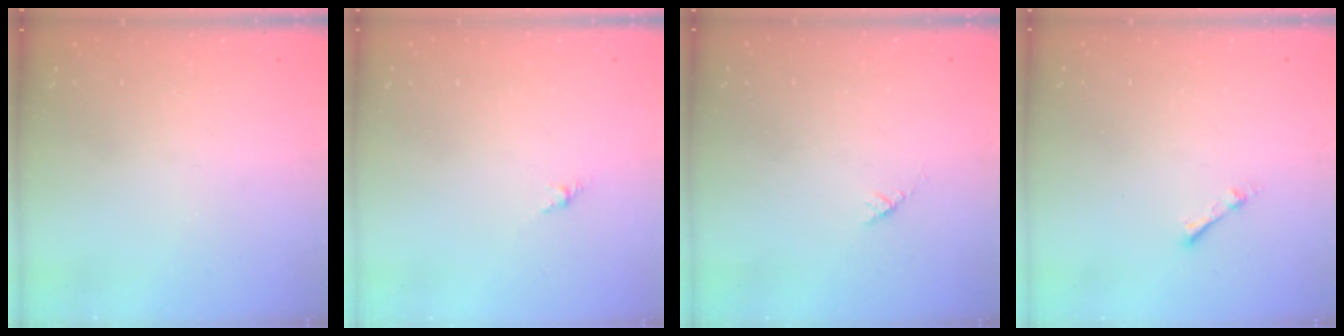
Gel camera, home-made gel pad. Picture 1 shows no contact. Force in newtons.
{"total": 1.5, "press": 1.4, "slide": 0.6}
{"total": 2.7, "press": 2.6, "slide": 0.4}
{"total": 1.9, "press": 1.9, "slide": 0.3}